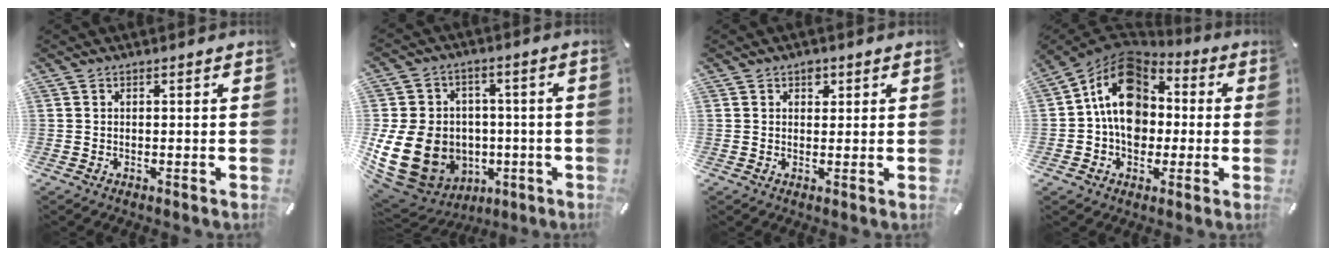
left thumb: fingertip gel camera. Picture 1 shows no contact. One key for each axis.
{"total": 19.0, "fx": -2.8, "fy": 15.9, "fz": 9.9, "tx": -0.198, "ty": 0.005, "tz": -0.022}
{"total": 2.2, "fx": 1.1, "fy": 1.7, "fz": 0.9, "tx": 0.005, "ty": -0.006, "tz": 0.013}
{"total": 14.2, "fx": 0.9, "fy": 11.5, "fz": 8.1, "tx": -0.142, "ty": 0.009, "tz": 0.018}